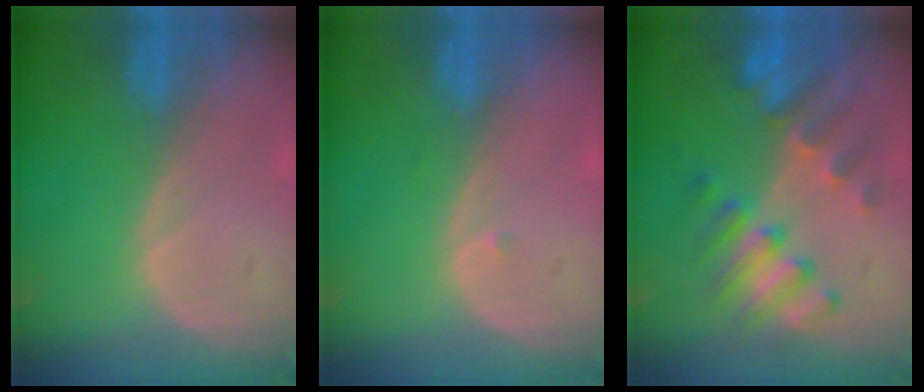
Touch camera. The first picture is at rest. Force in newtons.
{"total": 0.5, "press": 0.4, "slide": 0.3}
{"total": 8.0, "press": 7.8, "slide": 1.3}